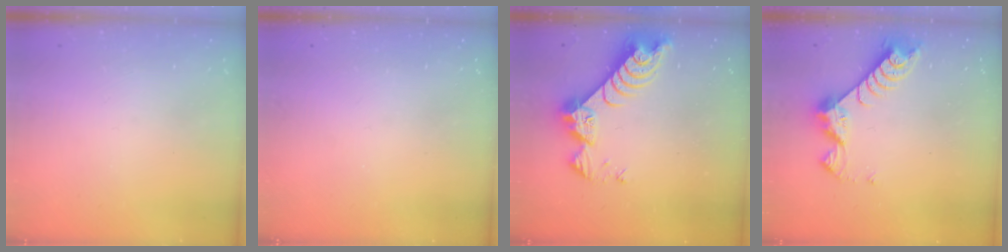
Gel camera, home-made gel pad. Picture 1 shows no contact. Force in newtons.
{"total": 0.0}
{"total": 9.4, "press": 9.4, "slide": 0.9}
{"total": 9.4, "press": 9.4, "slide": 0.7}